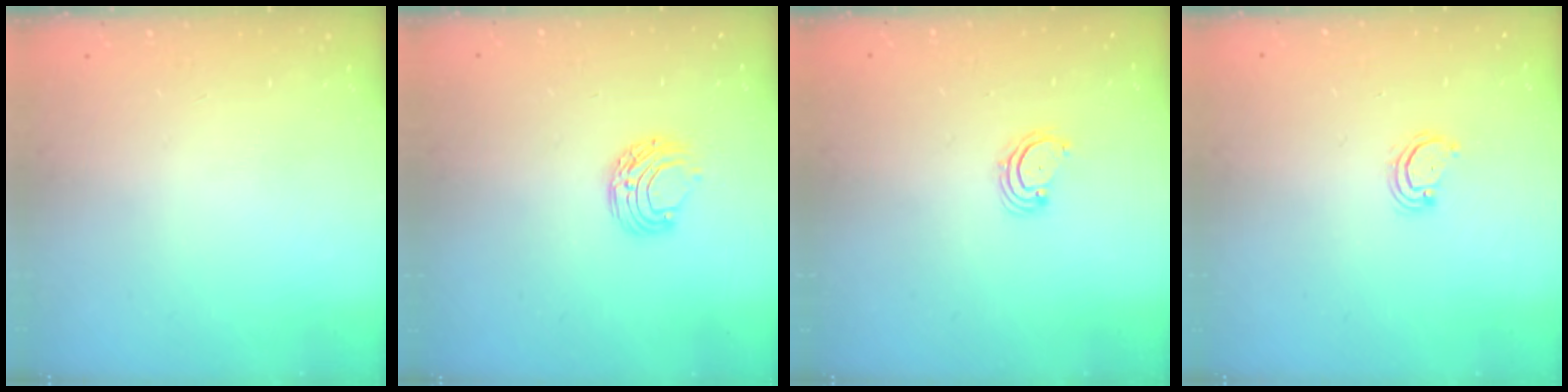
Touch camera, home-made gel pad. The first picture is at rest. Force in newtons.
{"total": 6.8, "press": 6.7, "slide": 0.6}
{"total": 2.6, "press": 2.6, "slide": 0.3}
{"total": 2.9, "press": 2.9, "slide": 0.2}